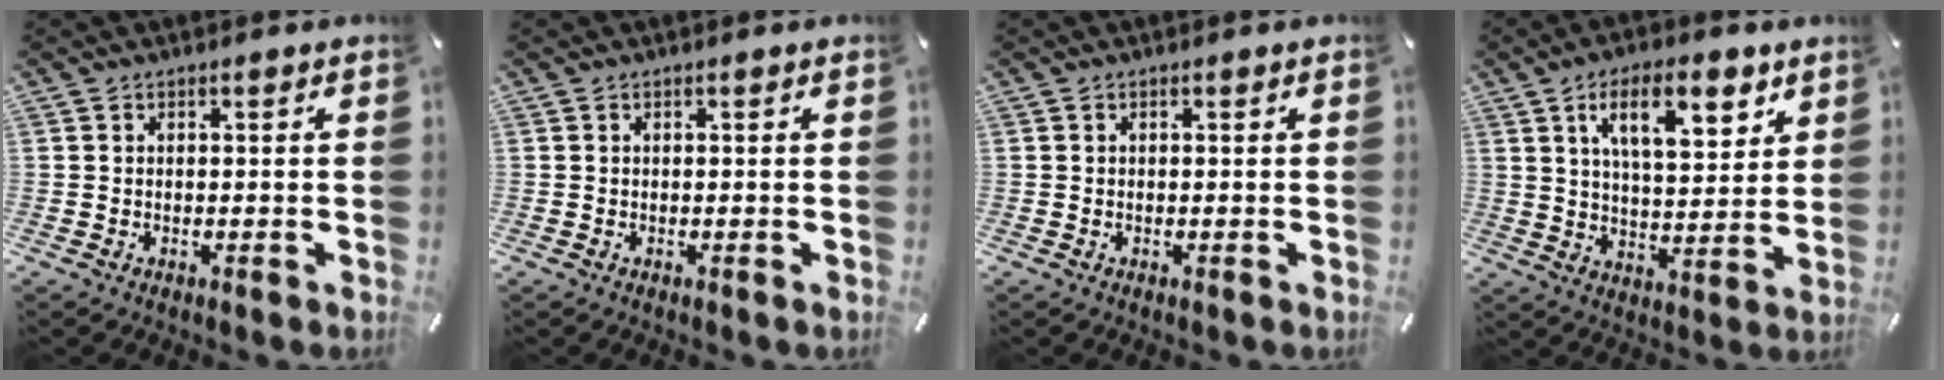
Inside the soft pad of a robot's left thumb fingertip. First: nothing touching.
{"total": 0.0}
{"total": 0.0}
{"total": 13.4, "force": [7.0, 5.9, 9.8], "torque": [-0.150, -0.018, 0.118]}